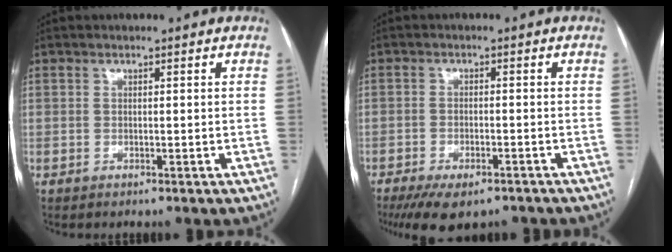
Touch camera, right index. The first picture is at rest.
{"total": 9.2, "force": [-7.0, 3.2, 5.1], "torque": [-0.079, -0.010, -0.106]}